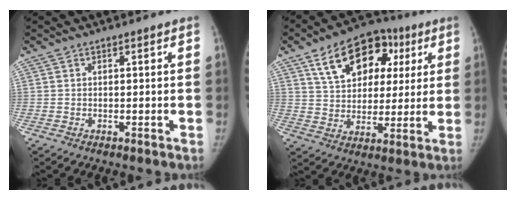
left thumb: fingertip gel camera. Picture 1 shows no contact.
{"total": 17.1, "force": [7.4, 11.4, 10.4], "torque": [-0.121, 0.004, 0.122]}